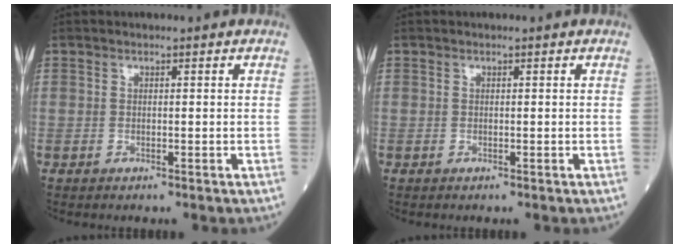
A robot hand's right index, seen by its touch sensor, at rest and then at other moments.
{"total": 0.0}